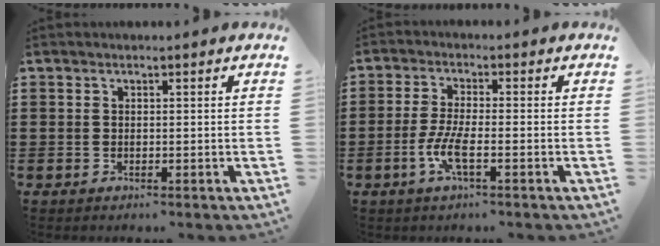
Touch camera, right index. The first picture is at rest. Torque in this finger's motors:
{"motor_torque": [2.14, 0.00, 0.17, 0.07]}